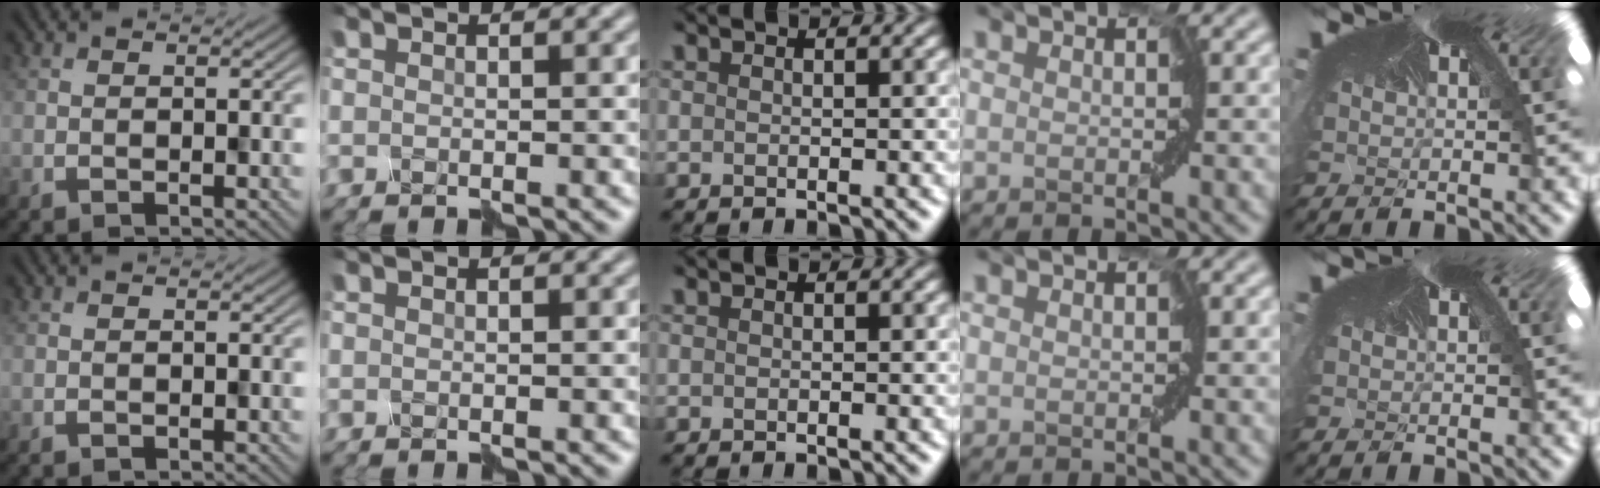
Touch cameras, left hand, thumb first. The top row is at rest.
{}